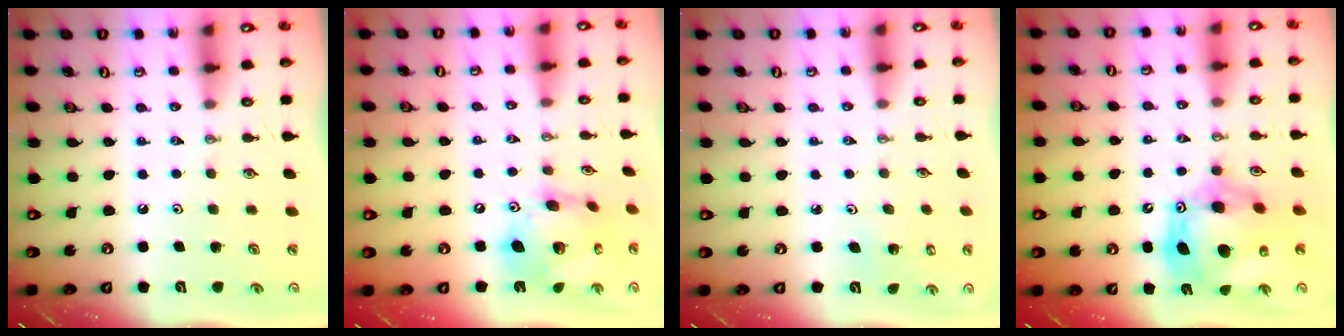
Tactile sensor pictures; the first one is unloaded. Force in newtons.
{"total": 17.0, "press": 16.9, "slide": 1.9}
{"total": 2.3, "press": 2.3, "slide": 0.3}
{"total": 18.2, "press": 18.1, "slide": 1.6}